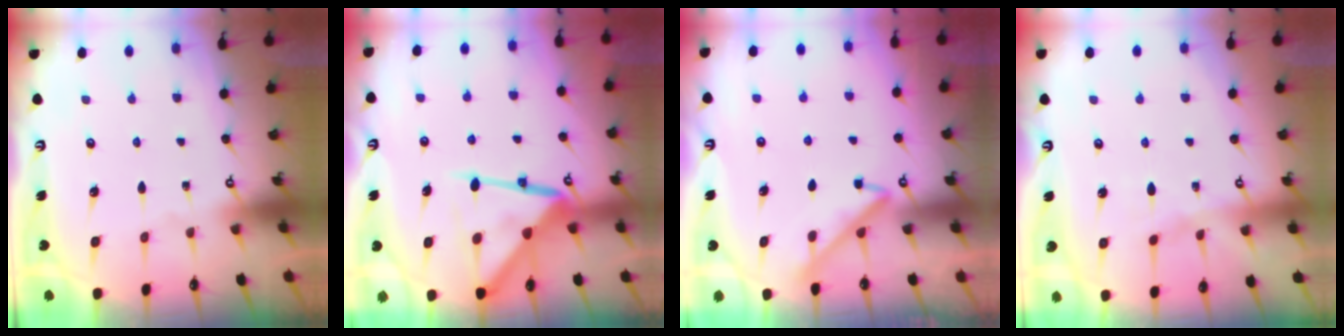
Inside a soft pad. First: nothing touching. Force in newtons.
{"total": 12.3, "press": 12.2, "slide": 1.0}
{"total": 4.0, "press": 3.9, "slide": 0.5}
{"total": 6.6, "press": 6.6, "slide": 0.6}